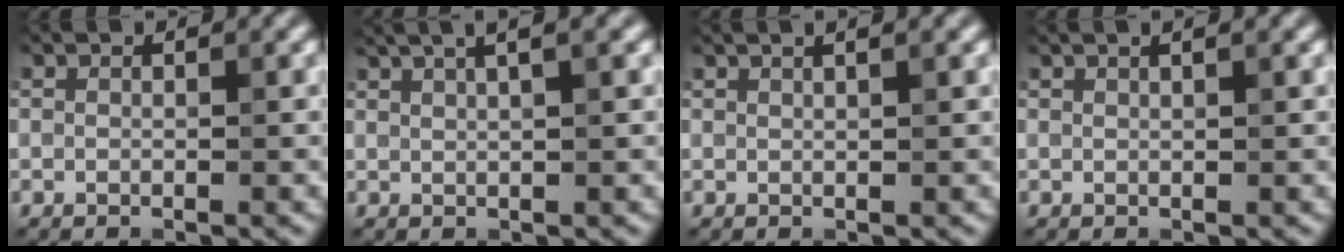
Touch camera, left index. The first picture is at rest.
{"total": 6.1, "force": [3.5, 2.4, 4.4], "torque": [-0.040, 0.041, 0.024]}
{"total": 3.2, "force": [1.9, 1.4, 2.2], "torque": [-0.007, 0.017, -0.001]}
{"total": 2.0, "force": [1.3, 0.7, 1.4], "torque": [-0.006, 0.000, 0.003]}